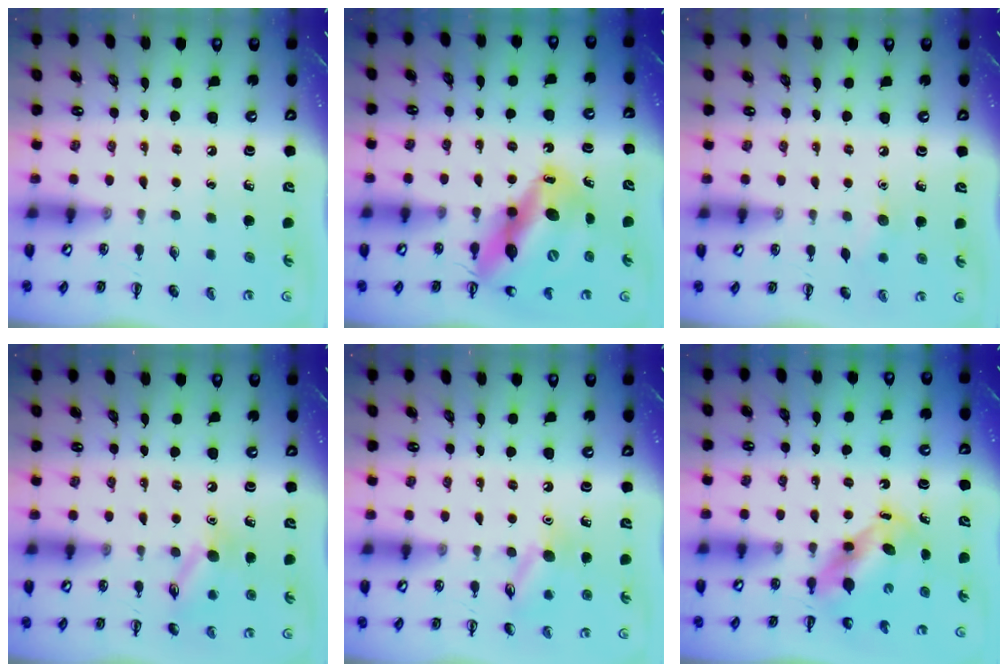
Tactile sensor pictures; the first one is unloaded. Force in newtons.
{"total": 17.0, "press": 16.2, "slide": 5.1}
{"total": 5.5, "press": 5.3, "slide": 1.6}
{"total": 10.8, "press": 10.7, "slide": 0.6}
{"total": 10.5, "press": 10.4, "slide": 0.9}
{"total": 5.5, "press": 5.4, "slide": 1.0}